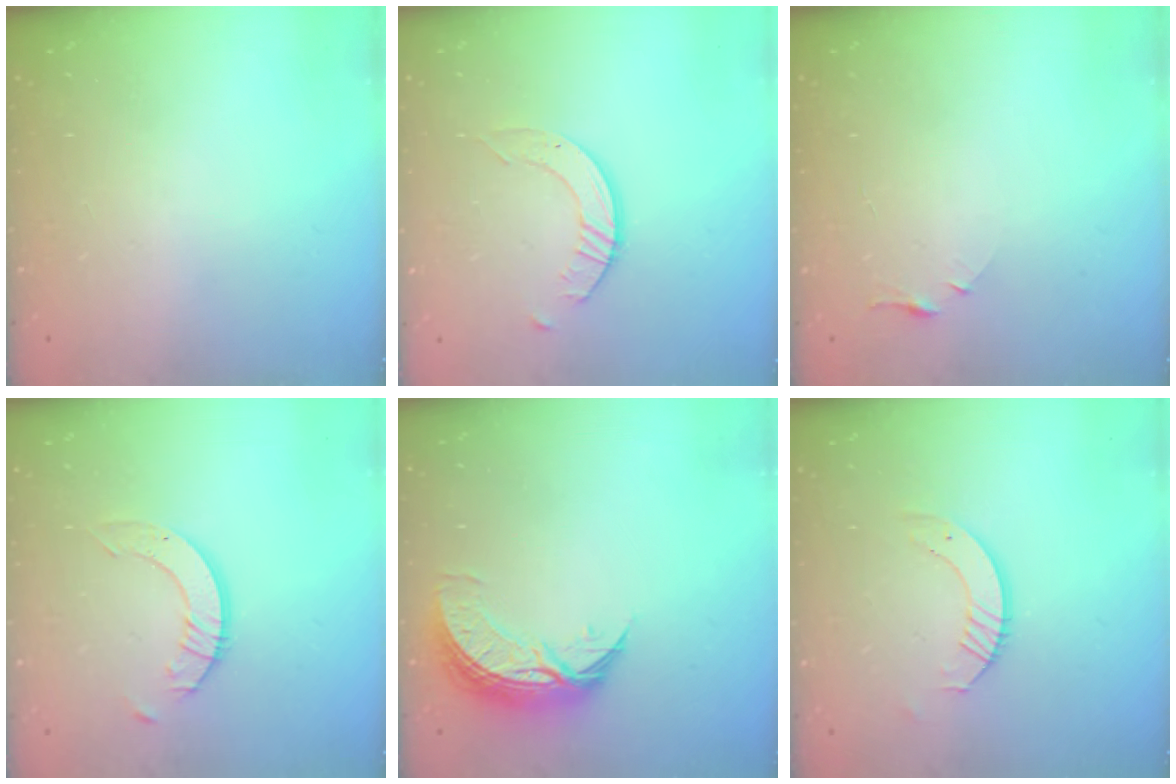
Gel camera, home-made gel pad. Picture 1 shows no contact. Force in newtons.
{"total": 3.1, "press": 3.1, "slide": 0.4}
{"total": 2.8, "press": 2.7, "slide": 0.4}
{"total": 3.7, "press": 3.7, "slide": 0.3}
{"total": 8.8, "press": 8.8, "slide": 0.4}
{"total": 5.8, "press": 5.8, "slide": 0.4}